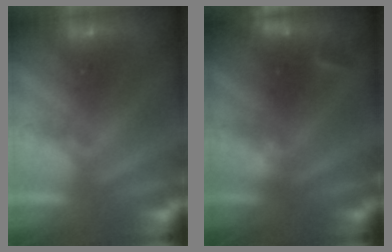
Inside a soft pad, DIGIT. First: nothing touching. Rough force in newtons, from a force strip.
{"total": 3.4}